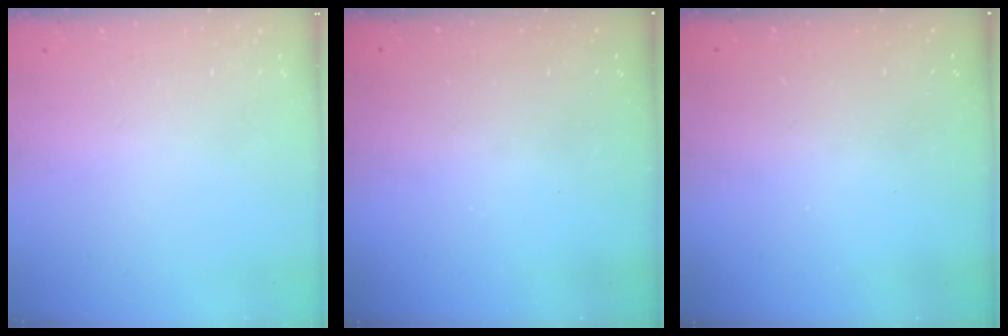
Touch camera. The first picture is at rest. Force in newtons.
{"total": 3.3, "press": 3.3, "slide": 0.1}
{"total": 3.3, "press": 3.3, "slide": 0.1}